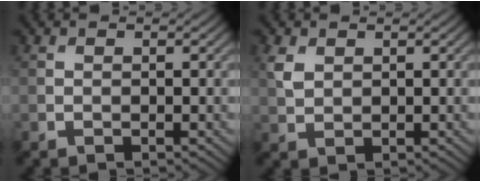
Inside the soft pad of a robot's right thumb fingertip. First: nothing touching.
{"total": 2.4, "force": [1.1, 1.6, 1.3], "torque": [-0.038, -0.001, 0.026]}